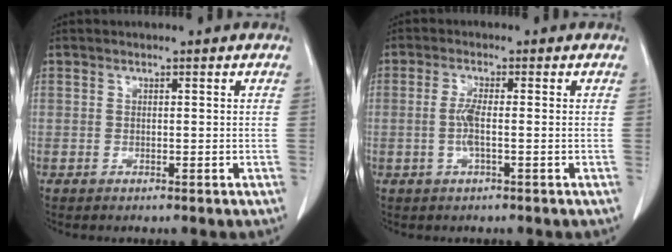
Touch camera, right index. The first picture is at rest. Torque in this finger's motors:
{"motor_torque": [0.66, -0.34, 0.36, 0.11]}